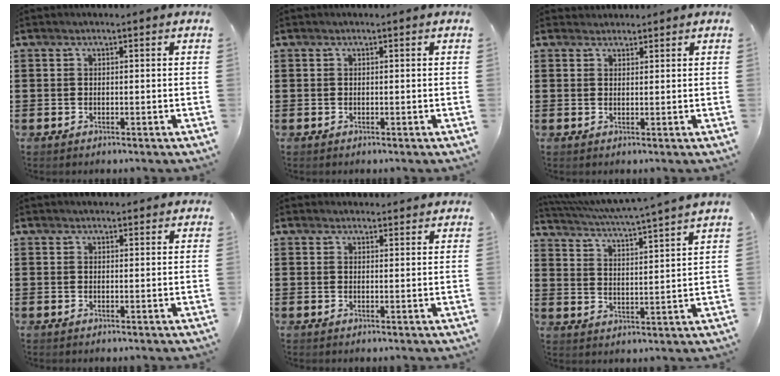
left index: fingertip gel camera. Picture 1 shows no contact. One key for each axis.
{"total": 0.0}
{"total": 1.2, "fx": 1.1, "fy": 0.4, "fz": -0.1, "tx": -0.001, "ty": 0.003, "tz": 0.023}
{"total": 1.2, "fx": 1.2, "fy": 0.4, "fz": 0.2, "tx": -0.005, "ty": 0.003, "tz": 0.023}
{"total": 1.6, "fx": 1.6, "fy": 0.3, "fz": 0.0, "tx": -0.004, "ty": 0.001, "tz": 0.031}
{"total": 4.3, "fx": 3.7, "fy": -1.1, "fz": 1.7, "tx": -0.054, "ty": -0.038, "tz": 0.055}